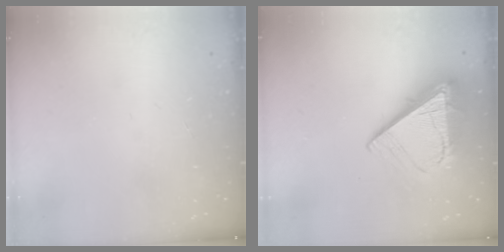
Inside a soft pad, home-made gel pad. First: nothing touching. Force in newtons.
{"total": 11.9, "press": 11.8, "slide": 1.6}